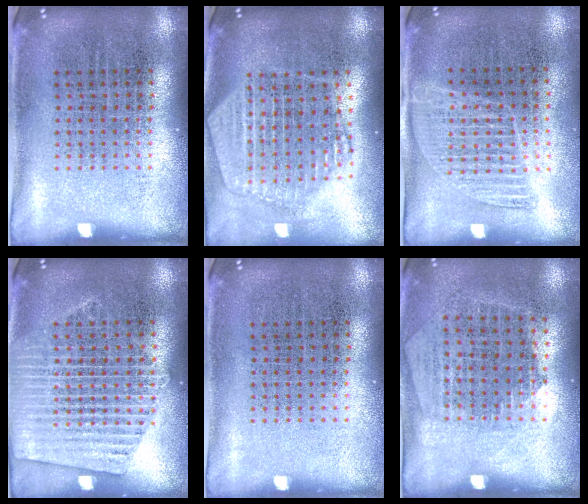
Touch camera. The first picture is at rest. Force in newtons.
{"total": 2.3, "press": 2.1, "slide": 1.1}
{"total": 1.2, "press": 1.1, "slide": 0.5}
{"total": 1.8, "press": 1.7, "slide": 0.3}
{"total": 0.0}
{"total": 1.2, "press": 1.1, "slide": 0.6}